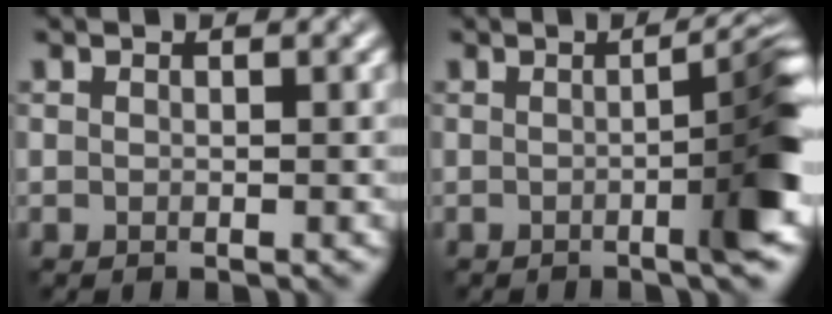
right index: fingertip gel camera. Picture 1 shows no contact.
{"total": 6.2, "force": [-0.7, 1.1, 6.0], "torque": [-0.072, 0.008, -0.008]}